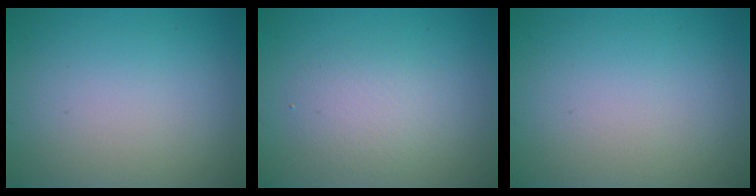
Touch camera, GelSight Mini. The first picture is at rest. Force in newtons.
{"total": 2.3, "press": 2.3, "slide": 0.0}
{"total": 0.0}